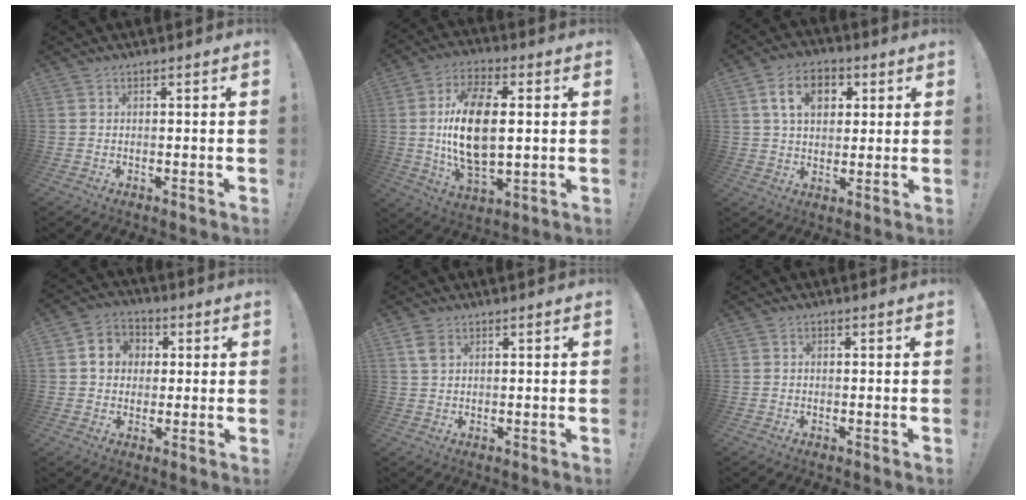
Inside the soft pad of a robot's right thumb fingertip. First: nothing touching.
{"total": 17.3, "force": [1.8, 9.3, 14.5], "torque": [-0.277, -0.004, 0.024]}
{"total": 11.2, "force": [3.8, 7.8, 7.1], "torque": [-0.116, 0.010, 0.072]}
{"total": 7.9, "force": [0.9, 7.3, 2.9], "torque": [-0.043, 0.011, 0.023]}
{"total": 3.5, "force": [1.7, 2.1, 2.2], "torque": [-0.033, -0.002, 0.030]}
{"total": 0.7, "force": [-0.5, 0.5, 0.0], "torque": [0.002, 0.001, -0.009]}